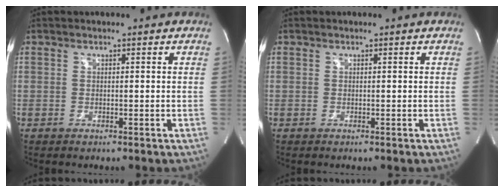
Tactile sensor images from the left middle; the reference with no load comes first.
{"total": 0.0}